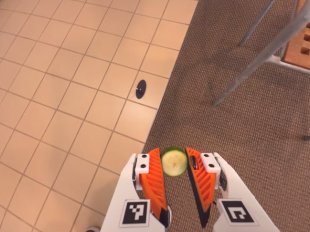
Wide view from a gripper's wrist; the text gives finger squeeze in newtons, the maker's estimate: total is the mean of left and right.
{"total": 8.2, "left": 7.8, "right": 8.6}